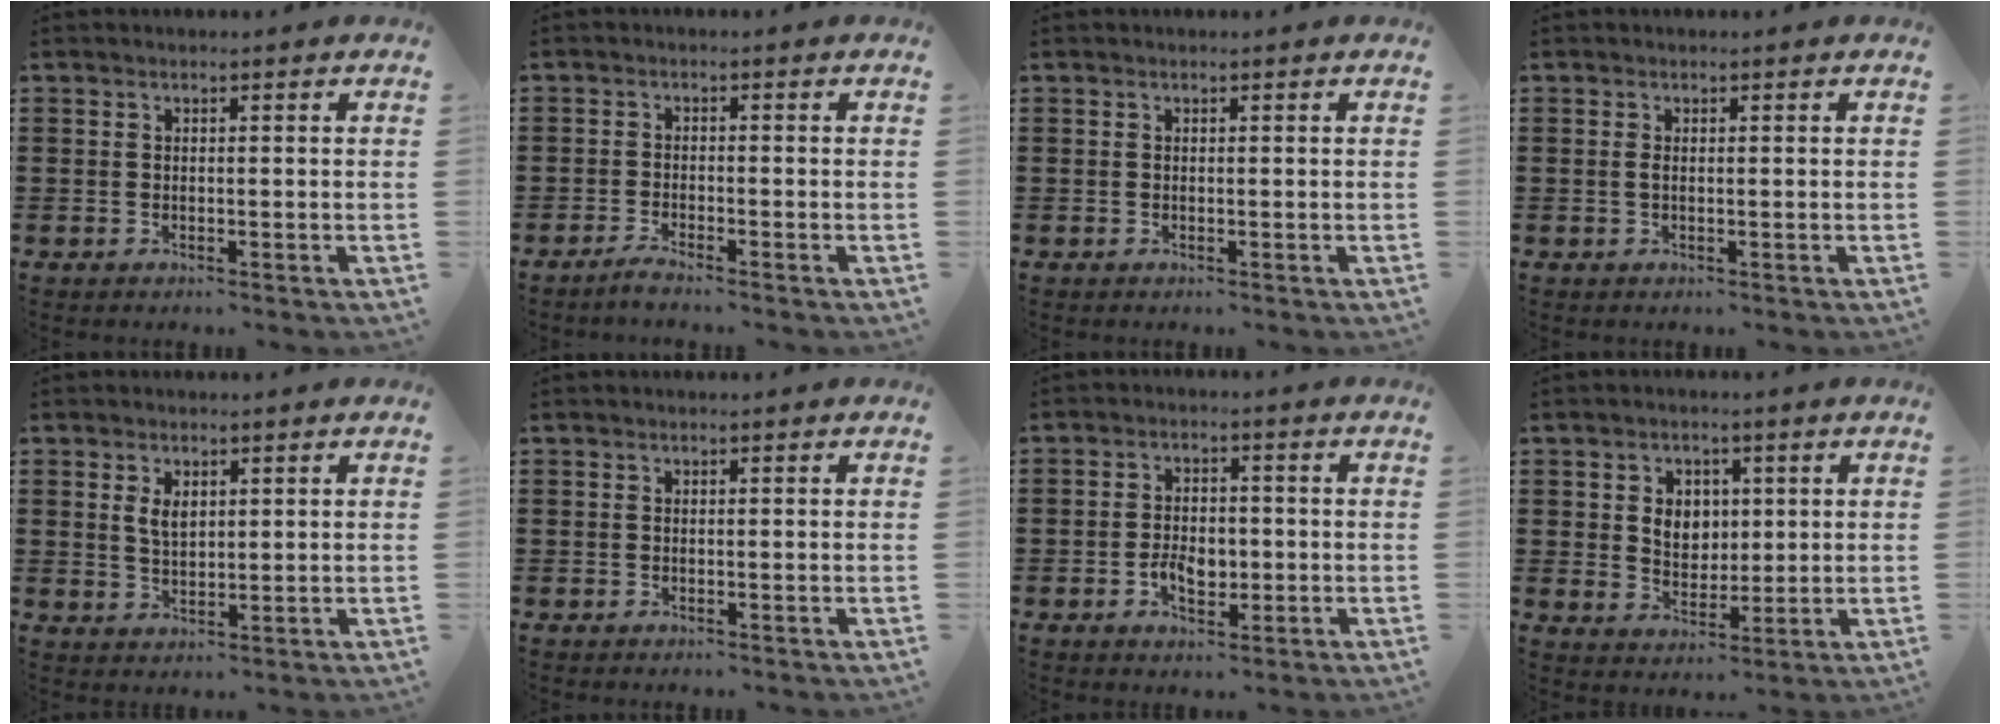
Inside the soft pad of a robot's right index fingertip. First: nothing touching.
{"total": 1.8, "force": [-1.7, -0.2, 0.6], "torque": [-0.011, 0.000, -0.031]}
{"total": 0.0}
{"total": 0.7, "force": [0.0, 0.1, 0.7], "torque": [-0.023, -0.004, -0.002]}
{"total": 2.9, "force": [1.3, 1.5, 2.1], "torque": [-0.037, 0.001, 0.021]}
{"total": 0.0}
{"total": 4.4, "force": [-1.1, 2.7, 3.3], "torque": [-0.045, 0.000, -0.022]}
{"total": 4.4, "force": [1.0, 3.7, 2.1], "torque": [-0.048, 0.010, 0.015]}